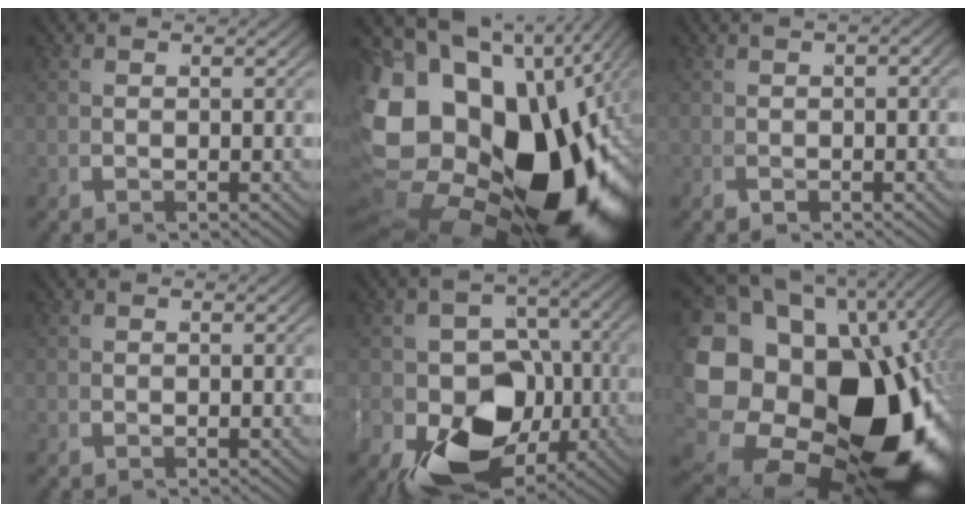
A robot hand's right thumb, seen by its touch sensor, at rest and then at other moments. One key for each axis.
{"total": 28.3, "fx": -4.4, "fy": 18.9, "fz": 20.6, "tx": -0.389, "ty": -0.076, "tz": -0.040}
{"total": 3.3, "fx": -0.1, "fy": 1.9, "fz": 2.7, "tx": -0.048, "ty": -0.004, "tz": -0.003}
{"total": 0.0}
{"total": 16.8, "fx": -4.6, "fy": 12.4, "fz": 10.5, "tx": -0.236, "ty": -0.093, "tz": -0.040}
{"total": 30.7, "fx": -4.8, "fy": 20.9, "fz": 22.0, "tx": -0.398, "ty": -0.086, "tz": -0.044}